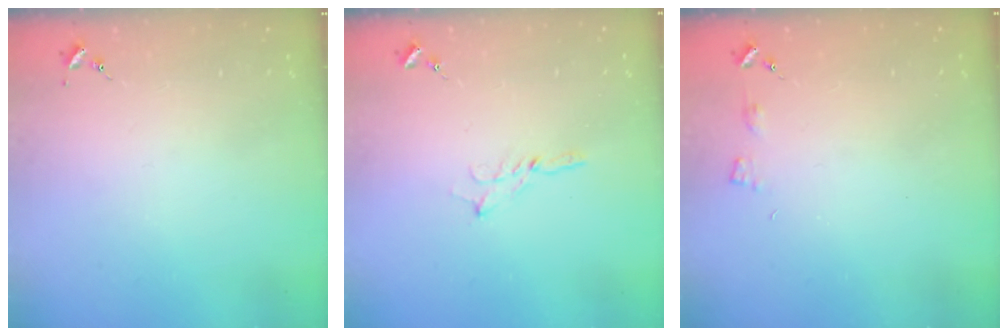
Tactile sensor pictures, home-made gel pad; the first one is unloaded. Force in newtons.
{"total": 2.5, "press": 2.5, "slide": 0.2}
{"total": 3.6, "press": 3.6, "slide": 0.5}